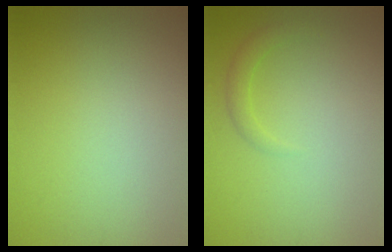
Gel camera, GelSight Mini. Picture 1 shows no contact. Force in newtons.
{"total": 1.3, "press": 1.3, "slide": 0.0}